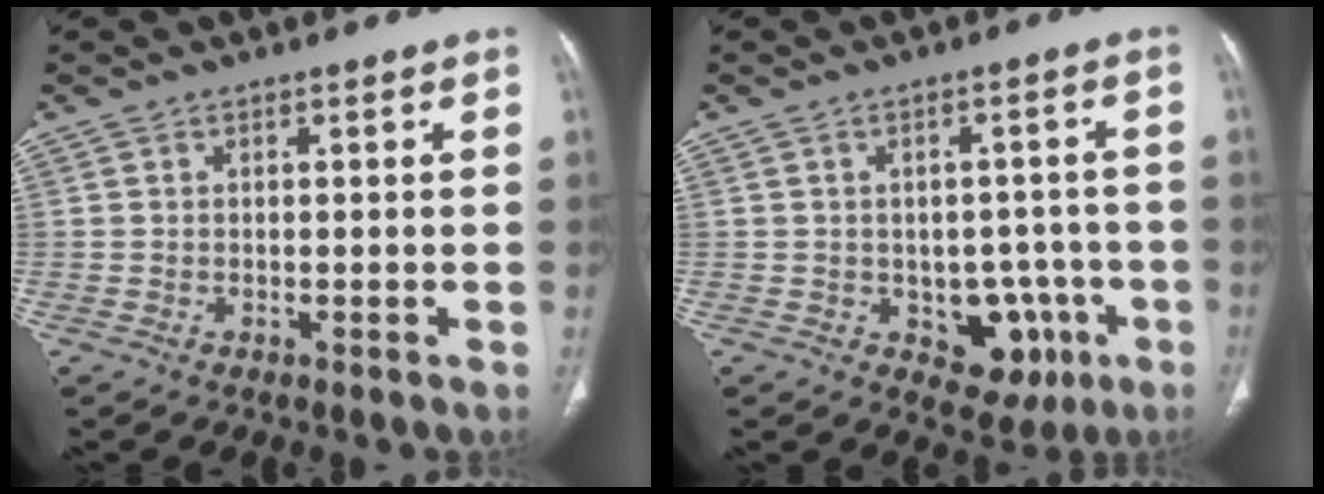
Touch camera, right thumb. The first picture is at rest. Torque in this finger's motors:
{"motor_torque": [0.73, 0.19, 0.35, -0.16, 0.00]}